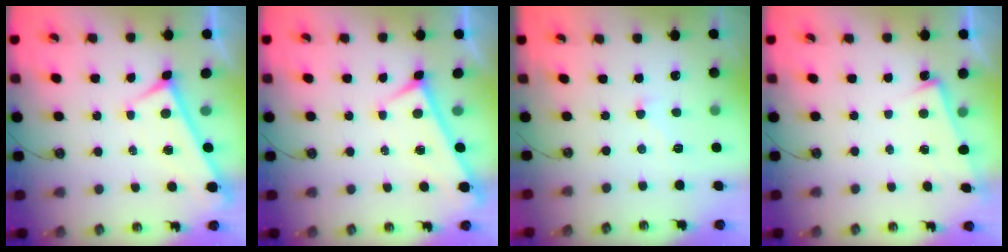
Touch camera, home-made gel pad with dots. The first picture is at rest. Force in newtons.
{"total": 0.0}
{"total": 0.8, "press": 0.8, "slide": 0.3}
{"total": 6.8, "press": 6.8, "slide": 0.5}